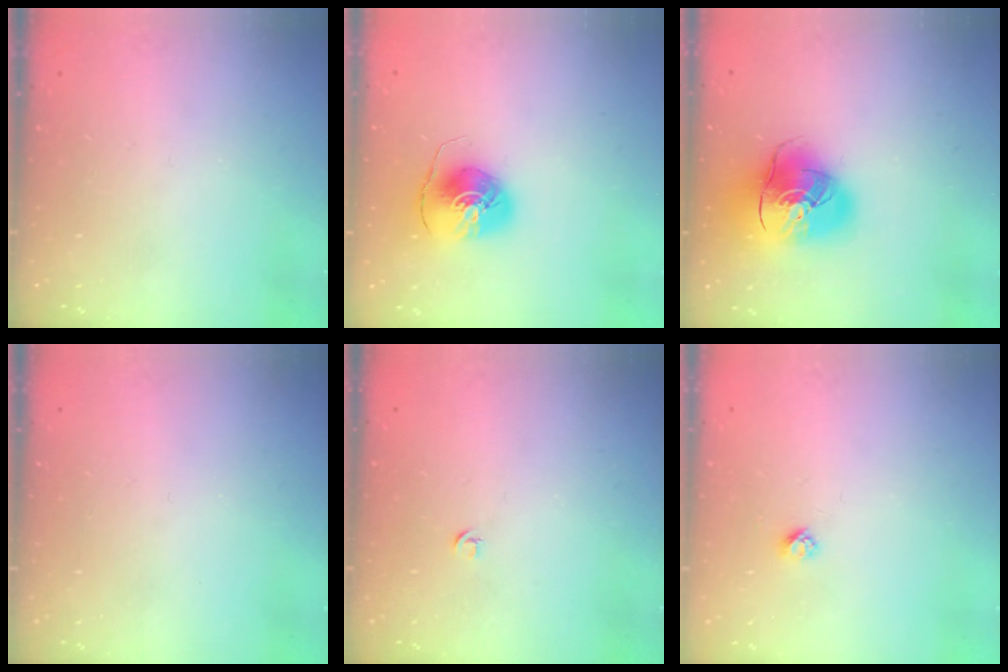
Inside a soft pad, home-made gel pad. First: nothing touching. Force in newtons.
{"total": 7.5, "press": 7.5, "slide": 0.7}
{"total": 17.1, "press": 16.8, "slide": 2.9}
{"total": 0.0}
{"total": 2.7, "press": 2.6, "slide": 0.6}
{"total": 2.7, "press": 2.6, "slide": 0.3}